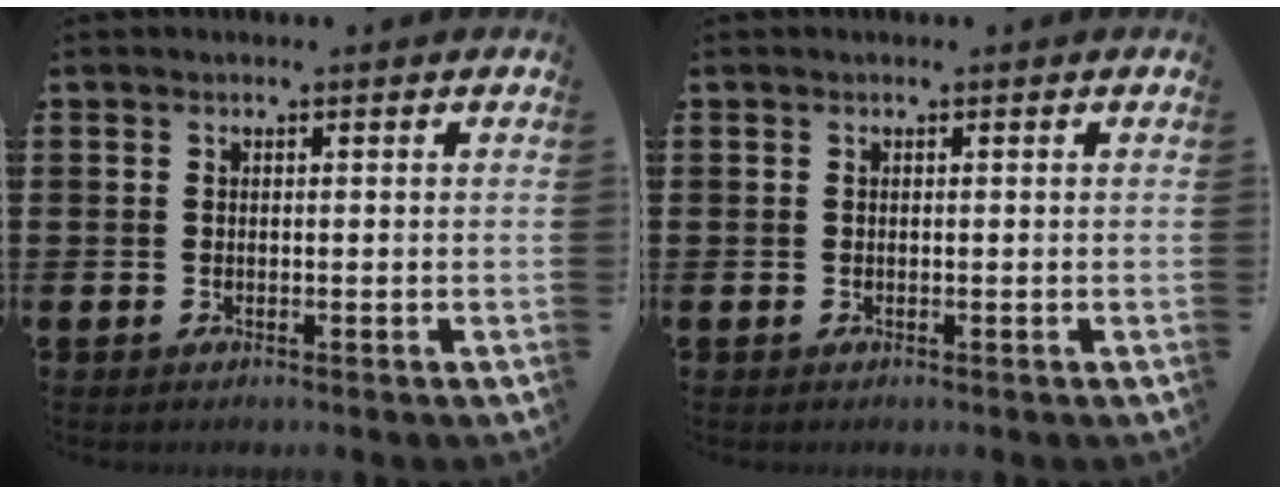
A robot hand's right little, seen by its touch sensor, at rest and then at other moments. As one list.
[{"total": 0.0}]